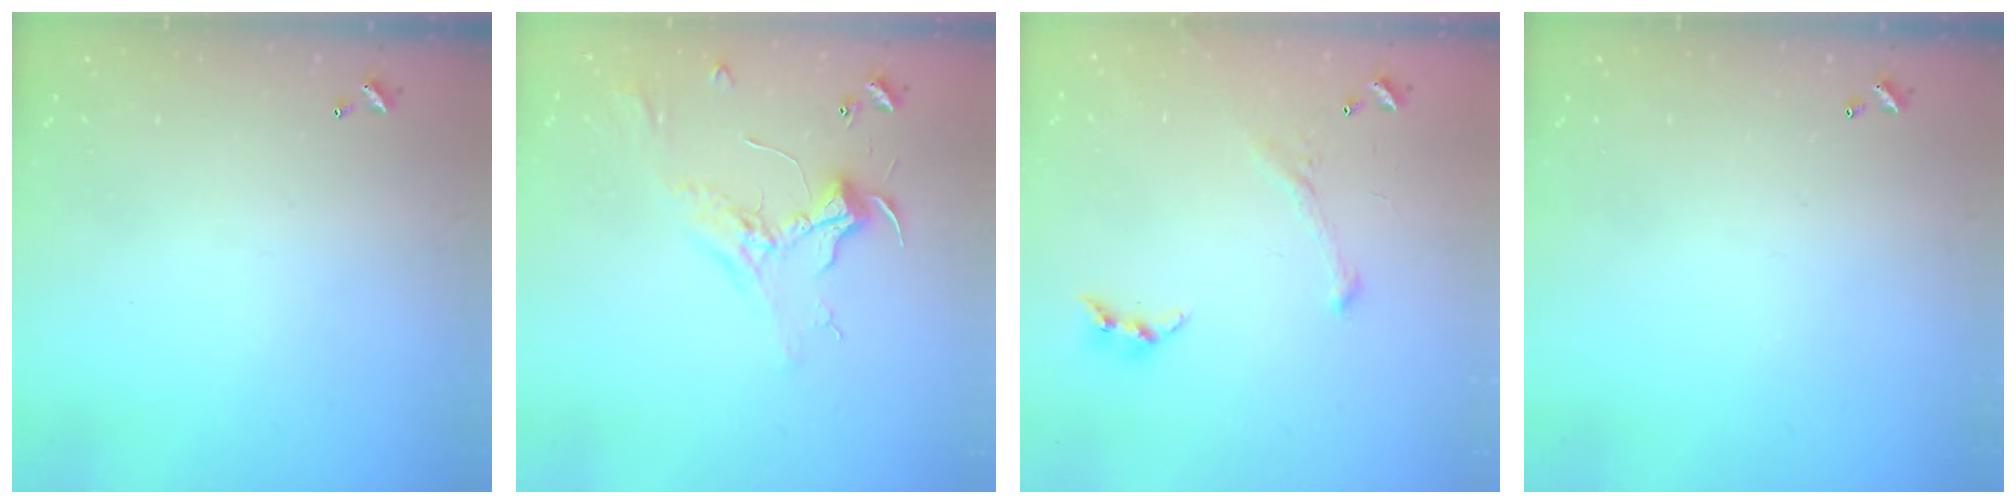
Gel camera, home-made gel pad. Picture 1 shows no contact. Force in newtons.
{"total": 2.4, "press": 2.3, "slide": 0.8}
{"total": 2.8, "press": 2.6, "slide": 1.0}
{"total": 0.0}